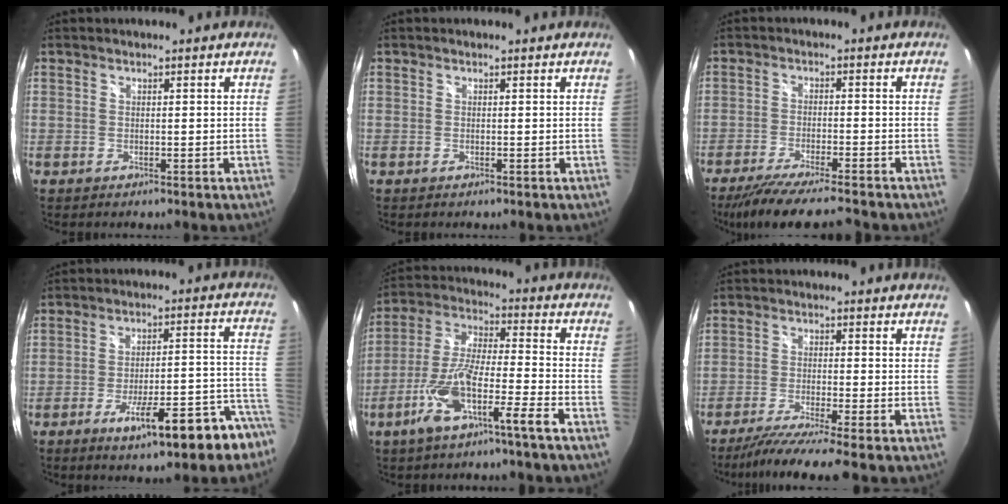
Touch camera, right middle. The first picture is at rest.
{"total": 0.0}
{"total": 10.9, "force": [-9.5, 0.2, 5.3], "torque": [-0.117, -0.023, -0.158]}
{"total": 15.3, "force": [-10.9, 2.7, 10.4], "torque": [-0.145, -0.001, -0.149]}
{"total": 11.8, "force": [-6.9, 0.8, 9.6], "torque": [-0.200, -0.002, -0.128]}
{"total": 7.7, "force": [-6.4, -1.5, 4.0], "torque": [-0.090, -0.026, -0.110]}